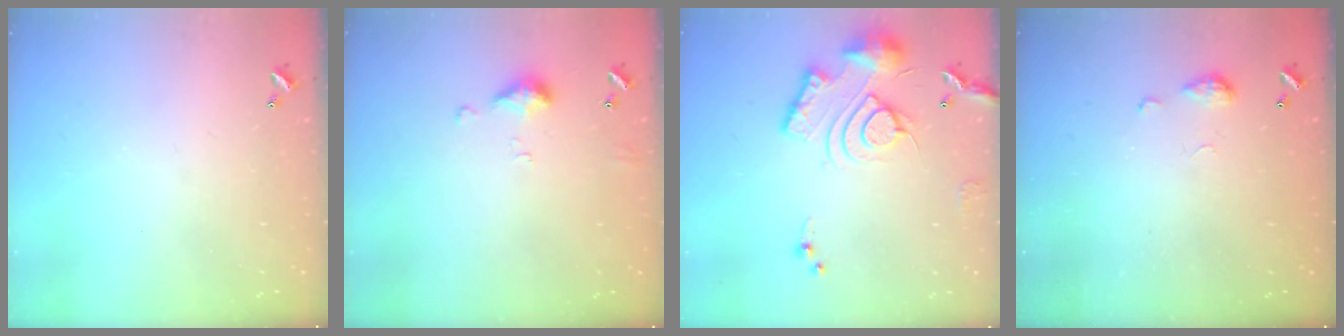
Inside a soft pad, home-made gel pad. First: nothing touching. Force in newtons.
{"total": 6.4, "press": 6.3, "slide": 0.9}
{"total": 14.9, "press": 14.9, "slide": 1.3}
{"total": 4.9, "press": 4.8, "slide": 0.7}